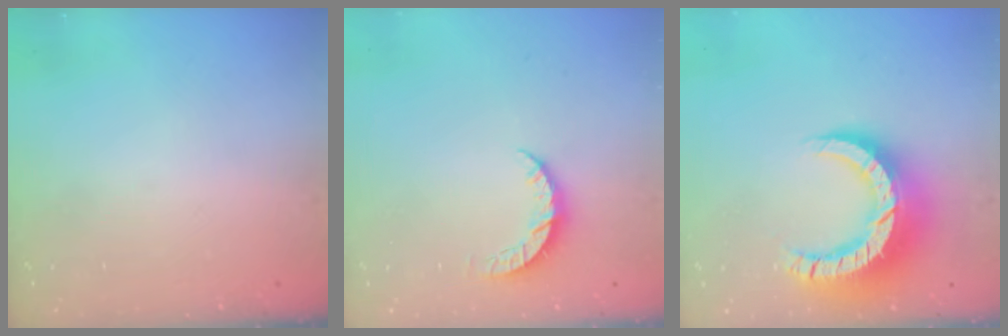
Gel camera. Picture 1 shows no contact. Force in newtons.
{"total": 5.2, "press": 5.1, "slide": 0.4}
{"total": 16.1, "press": 16.0, "slide": 1.4}